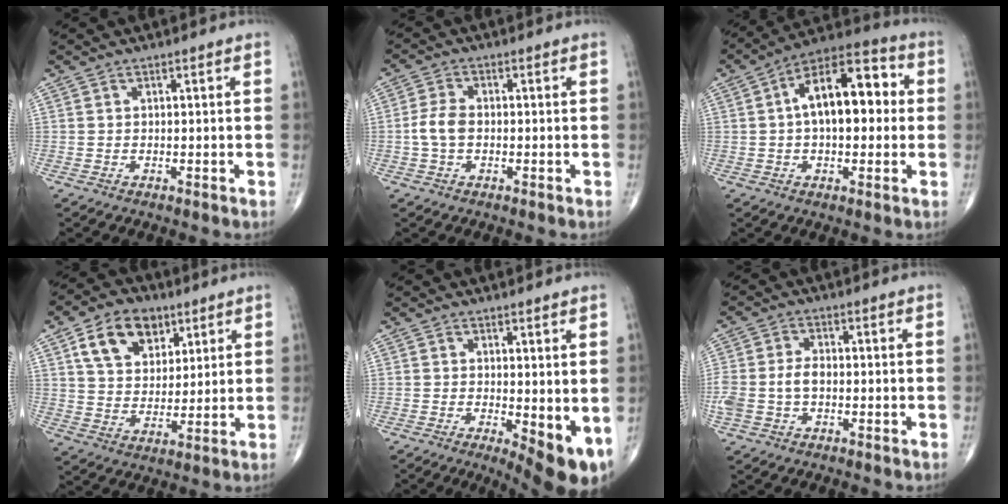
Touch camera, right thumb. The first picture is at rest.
{"total": 4.3, "force": [-0.6, 2.6, 3.3], "torque": [-0.074, 0.011, -0.017]}
{"total": 15.7, "force": [1.9, 8.1, 13.3], "torque": [-0.185, 0.038, 0.020]}
{"total": 12.7, "force": [5.9, 8.7, 7.1], "torque": [-0.091, -0.017, 0.106]}
{"total": 8.2, "force": [-1.0, 3.0, 7.6], "torque": [-0.105, -0.021, -0.006]}
{"total": 6.1, "force": [-0.8, 3.9, 4.7], "torque": [-0.116, 0.019, -0.015]}